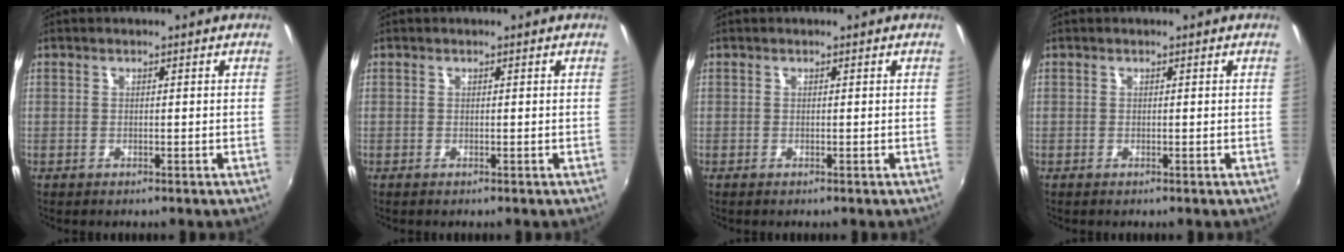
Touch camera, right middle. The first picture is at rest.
{"total": 0.0}
{"total": 0.0}
{"total": 0.0}